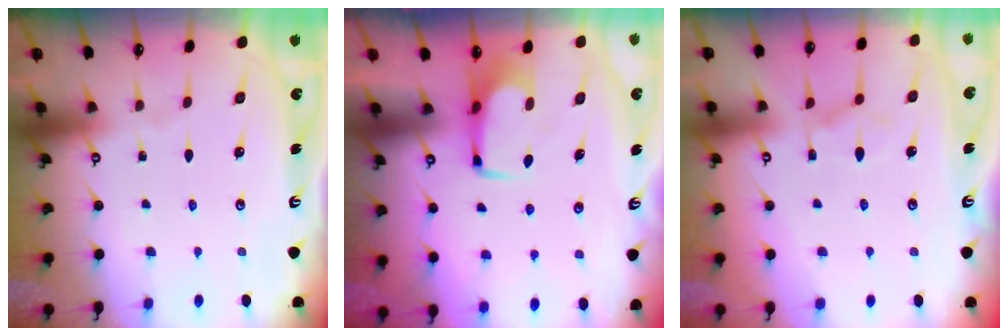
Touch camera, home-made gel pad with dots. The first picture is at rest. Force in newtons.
{"total": 1.7, "press": 1.6, "slide": 0.6}
{"total": 3.4, "press": 3.1, "slide": 1.3}